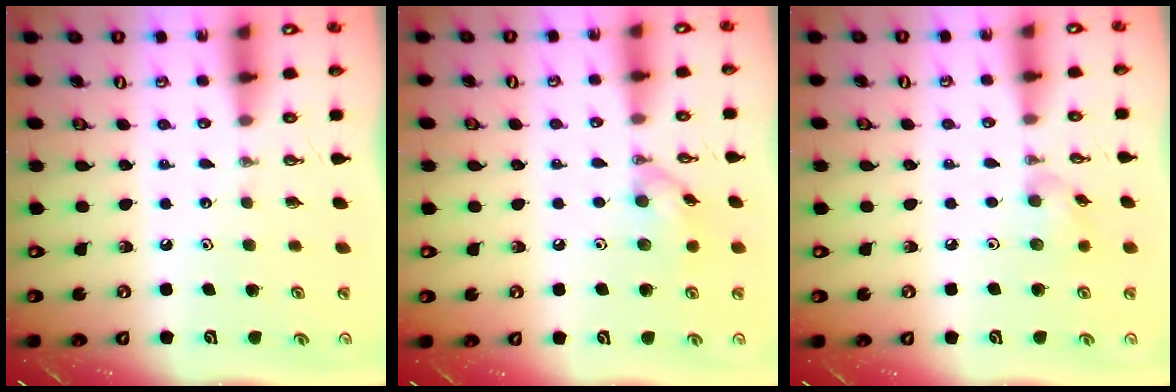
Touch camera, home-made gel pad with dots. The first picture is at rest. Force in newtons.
{"total": 9.3, "press": 9.3, "slide": 0.7}
{"total": 7.0, "press": 7.0, "slide": 0.5}